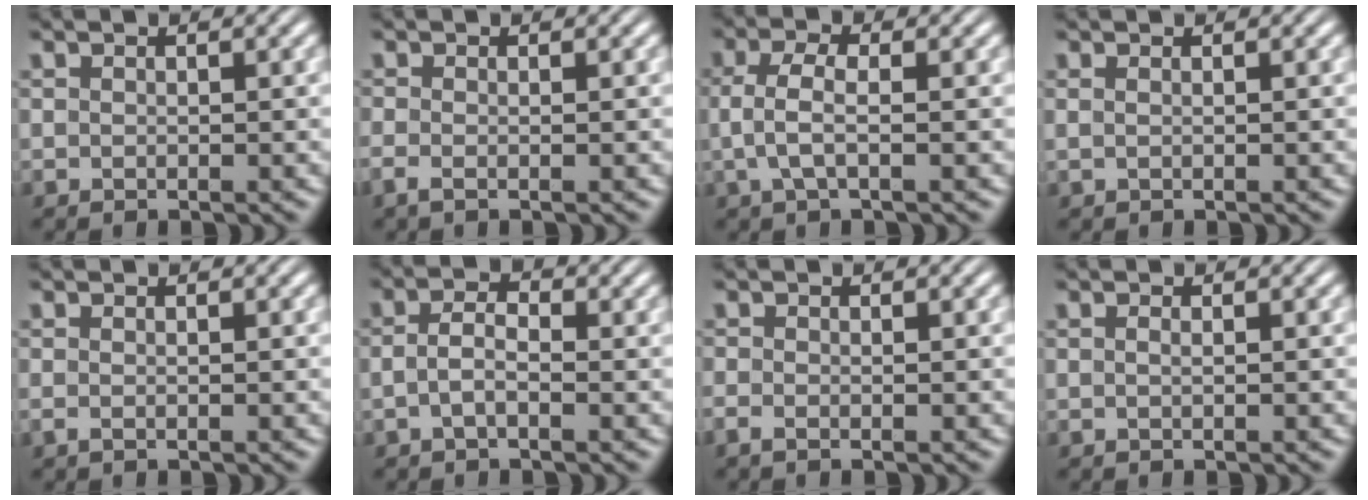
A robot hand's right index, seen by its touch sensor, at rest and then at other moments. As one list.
[{"total": 1.3, "force": [-1.0, 0.2, 0.8], "torque": [-0.029, -0.016, -0.011]}, {"total": 3.6, "force": [0.1, 1.6, 3.2], "torque": [-0.071, -0.003, 0.000]}, {"total": 0.6, "force": [0.3, -0.3, 0.4], "torque": [-0.003, -0.002, 0.007]}, {"total": 0.7, "force": [-0.5, 0.1, 0.5], "torque": [-0.016, -0.012, -0.004]}, {"total": 2.6, "force": [-0.6, 1.3, 2.2], "torque": [-0.040, -0.005, -0.013]}, {"total": 1.2, "force": [-0.9, 0.4, 0.6], "torque": [-0.021, -0.011, -0.013]}, {"total": 0.5, "force": [-0.1, -0.4, 0.4], "torque": [-0.005, -0.004, -0.001]}]